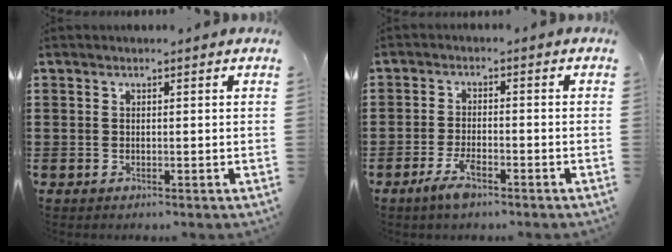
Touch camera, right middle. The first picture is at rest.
{"total": 4.3, "force": [-2.8, 1.2, 3.1], "torque": [-0.072, 0.002, -0.056]}